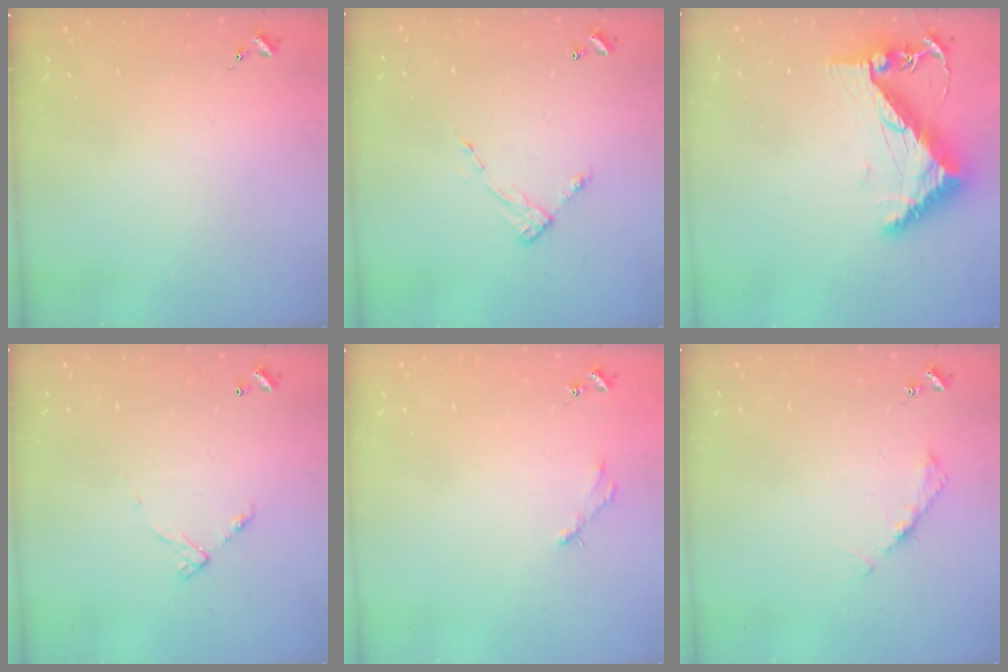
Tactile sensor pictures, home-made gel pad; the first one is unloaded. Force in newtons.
{"total": 6.6, "press": 6.6, "slide": 0.5}
{"total": 9.0, "press": 8.9, "slide": 0.6}
{"total": 6.2, "press": 6.2, "slide": 0.4}
{"total": 2.5, "press": 2.5, "slide": 0.3}
{"total": 5.3, "press": 5.3, "slide": 0.5}